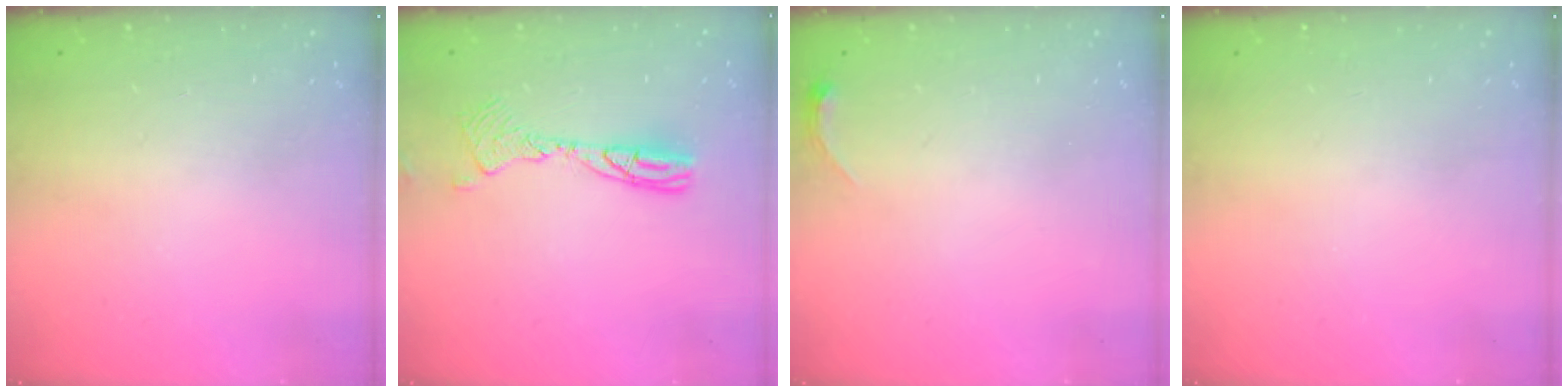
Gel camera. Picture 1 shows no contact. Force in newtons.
{"total": 9.5, "press": 9.2, "slide": 2.4}
{"total": 3.3, "press": 3.2, "slide": 0.7}
{"total": 2.7, "press": 2.0, "slide": 1.8}